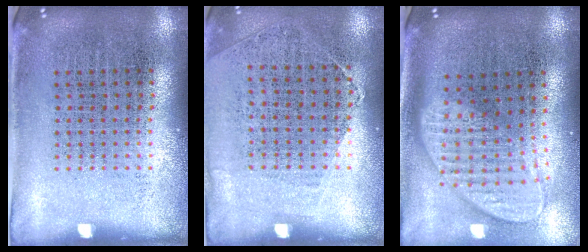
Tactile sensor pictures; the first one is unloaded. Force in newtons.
{"total": 1.2, "press": 0.9, "slide": 0.7}
{"total": 2.0, "press": 1.6, "slide": 1.2}